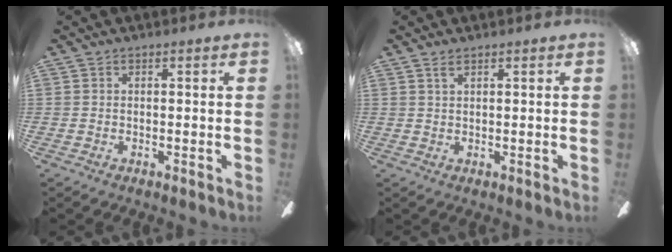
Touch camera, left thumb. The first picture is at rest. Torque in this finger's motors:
{"motor_torque": [-0.13, -0.05, -0.18, -0.26, 0.07]}